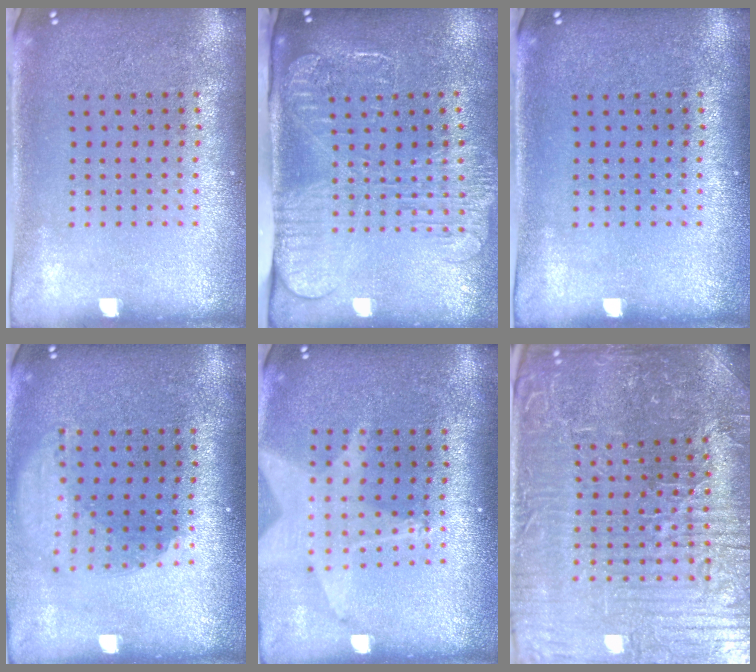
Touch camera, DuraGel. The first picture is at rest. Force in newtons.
{"total": 2.6, "press": 2.0, "slide": 1.7}
{"total": 0.0}
{"total": 1.8, "press": 1.4, "slide": 1.2}
{"total": 2.0, "press": 1.5, "slide": 1.3}
{"total": 5.6, "press": 5.4, "slide": 1.6}